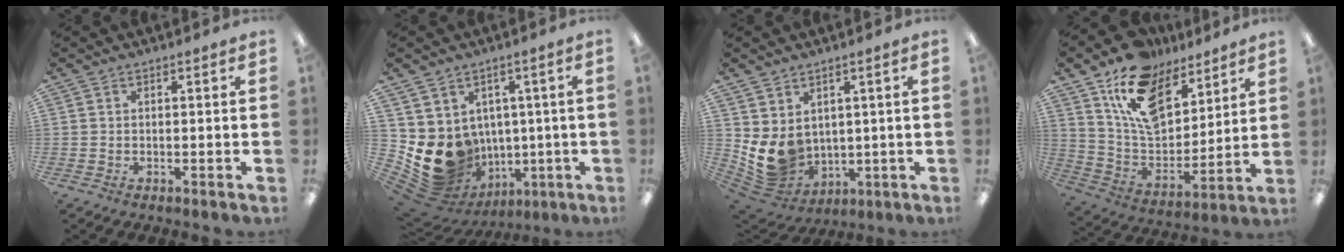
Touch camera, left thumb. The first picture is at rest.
{"total": 13.6, "force": [-1.6, 12.1, 6.0], "torque": [-0.142, -0.024, -0.010]}
{"total": 9.1, "force": [2.5, 7.7, 4.2], "torque": [-0.101, -0.033, 0.055]}
{"total": 17.1, "force": [10.8, 10.2, 8.5], "torque": [-0.163, -0.051, 0.202]}